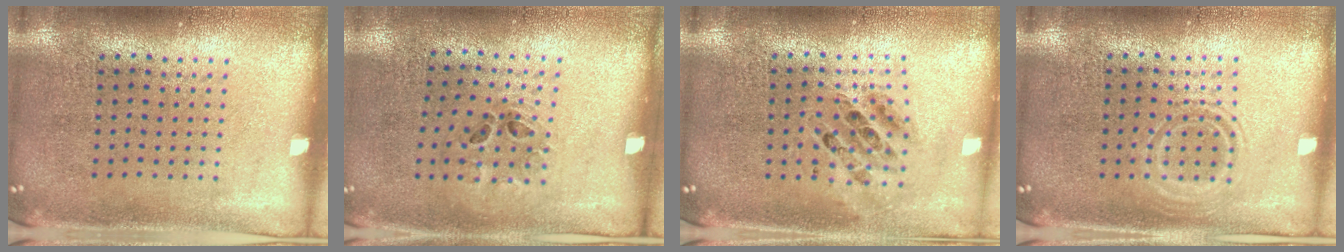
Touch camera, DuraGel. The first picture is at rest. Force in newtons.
{"total": 1.2, "press": 0.6, "slide": 1.0}
{"total": 0.7, "press": 0.7, "slide": 0.1}
{"total": 1.0, "press": 0.9, "slide": 0.3}